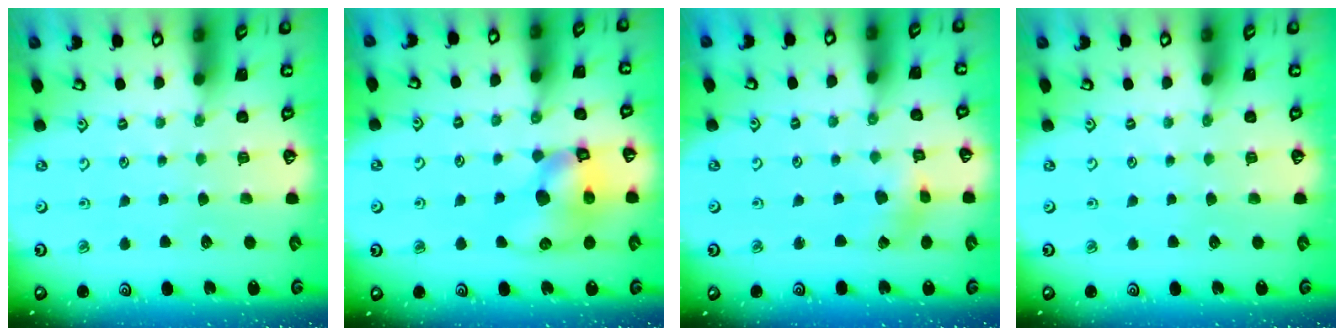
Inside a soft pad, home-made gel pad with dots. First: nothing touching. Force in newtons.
{"total": 12.5, "press": 12.4, "slide": 1.9}
{"total": 2.5, "press": 2.5, "slide": 0.4}
{"total": 0.0}